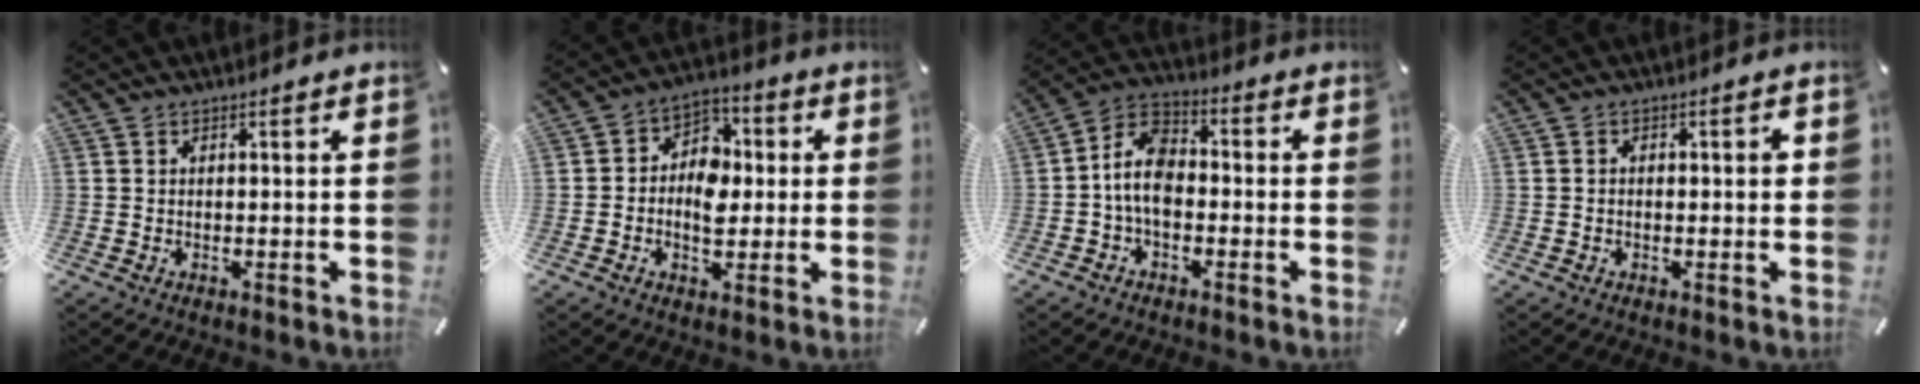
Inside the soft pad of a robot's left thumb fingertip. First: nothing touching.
{"total": 8.7, "force": [-1.8, 6.9, 5.0], "torque": [-0.084, 0.015, -0.035]}
{"total": 9.2, "force": [-2.1, 5.7, 6.9], "torque": [-0.150, 0.014, -0.039]}
{"total": 2.0, "force": [-0.2, 1.1, 1.6], "torque": [-0.030, 0.006, -0.006]}